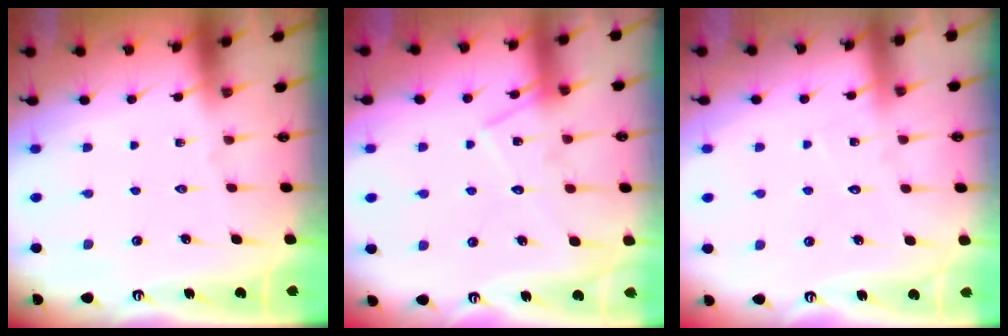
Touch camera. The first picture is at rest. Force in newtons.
{"total": 13.2, "press": 13.2, "slide": 0.8}
{"total": 4.3, "press": 4.3, "slide": 0.3}